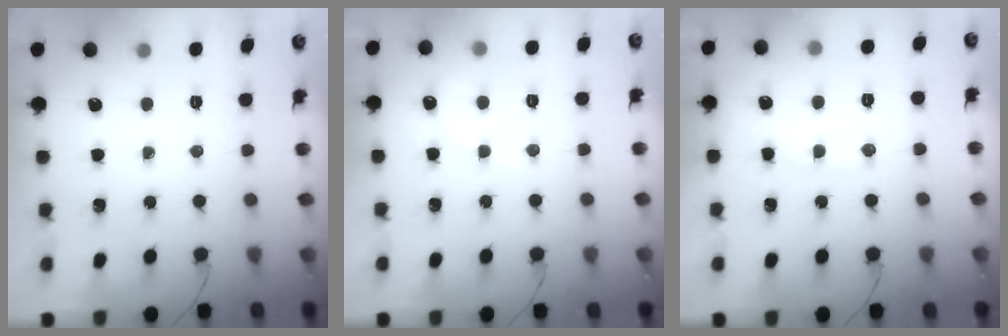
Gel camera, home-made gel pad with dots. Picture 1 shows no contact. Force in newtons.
{"total": 4.2, "press": 4.0, "slide": 1.1}
{"total": 8.1, "press": 8.0, "slide": 1.1}